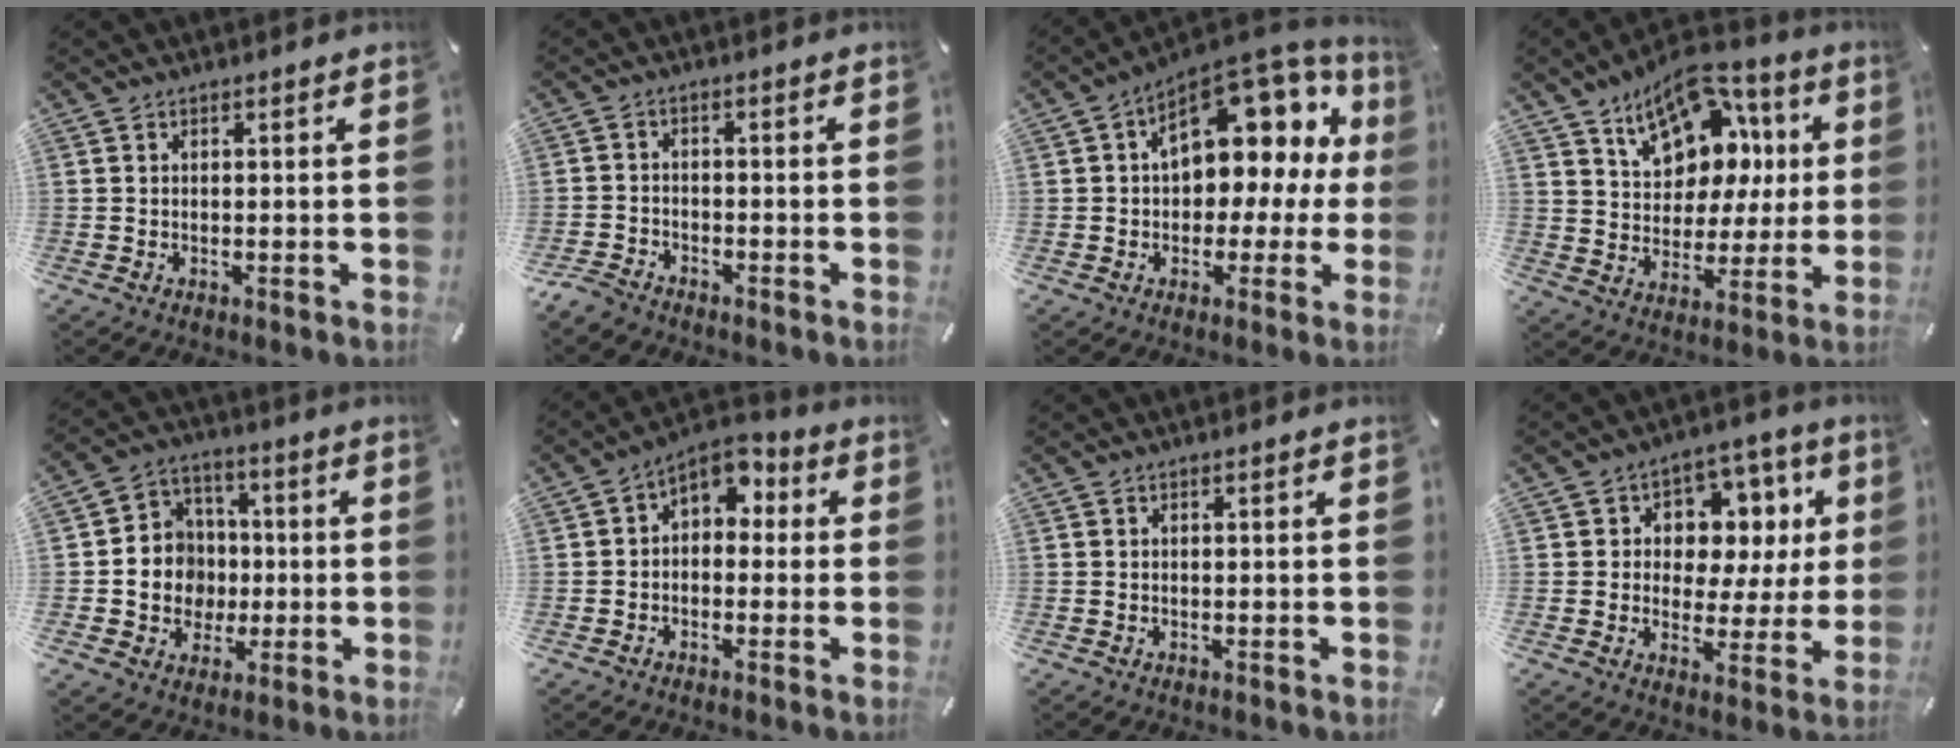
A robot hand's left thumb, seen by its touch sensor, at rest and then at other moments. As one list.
[{"total": 3.5, "force": [-3.1, 1.6, 0.6], "torque": [-0.027, 0.013, -0.066]}, {"total": 14.0, "force": [6.0, 9.0, 8.9], "torque": [-0.110, -0.047, 0.105]}, {"total": 14.8, "force": [8.1, 10.6, 6.3], "torque": [-0.103, -0.050, 0.151]}, {"total": 10.0, "force": [-1.5, 9.7, 2.0], "torque": [-0.040, 0.011, -0.019]}, {"total": 5.3, "force": [1.8, 4.2, 2.7], "torque": [-0.043, -0.008, 0.027]}, {"total": 0.0}, {"total": 9.7, "force": [2.7, 8.2, 4.4], "torque": [-0.054, -0.019, 0.049]}]